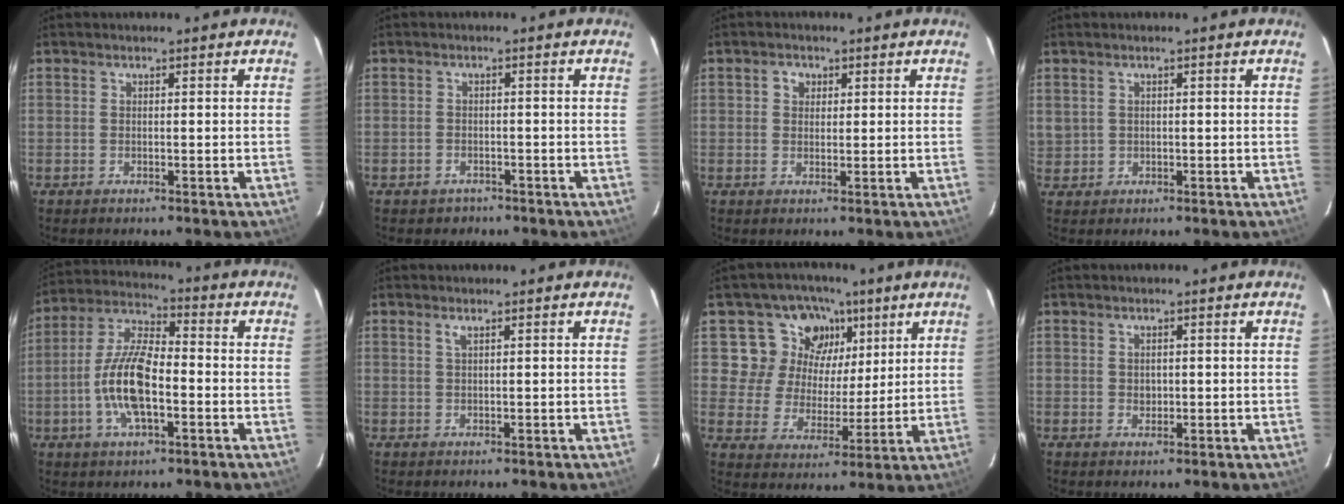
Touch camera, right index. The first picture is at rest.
{"total": 3.0, "force": [-1.9, 2.3, 0.2], "torque": [-0.013, 0.005, -0.024]}
{"total": 2.2, "force": [0.6, 2.0, 0.7], "torque": [-0.009, 0.009, 0.010]}
{"total": 2.5, "force": [0.7, 2.3, 0.7], "torque": [-0.012, 0.007, 0.022]}
{"total": 12.2, "force": [-3.3, 4.6, 10.9], "torque": [-0.229, 0.005, -0.065]}
{"total": 0.8, "force": [0.4, 0.0, 0.6], "torque": [-0.013, 0.003, 0.009]}
{"total": 12.2, "force": [6.6, 9.7, 3.1], "torque": [-0.056, 0.009, 0.113]}
{"total": 1.4, "force": [0.1, 1.2, 0.6], "torque": [-0.006, 0.003, 0.003]}